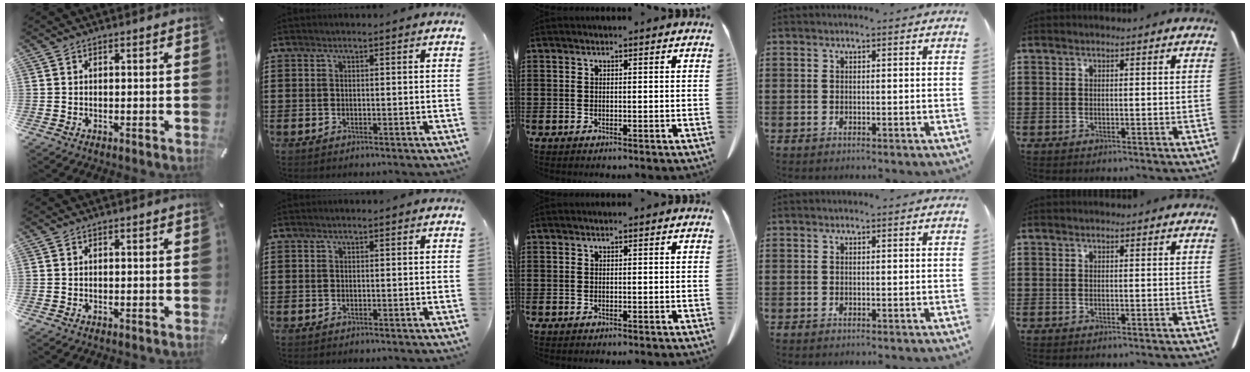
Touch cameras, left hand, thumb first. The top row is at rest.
{}